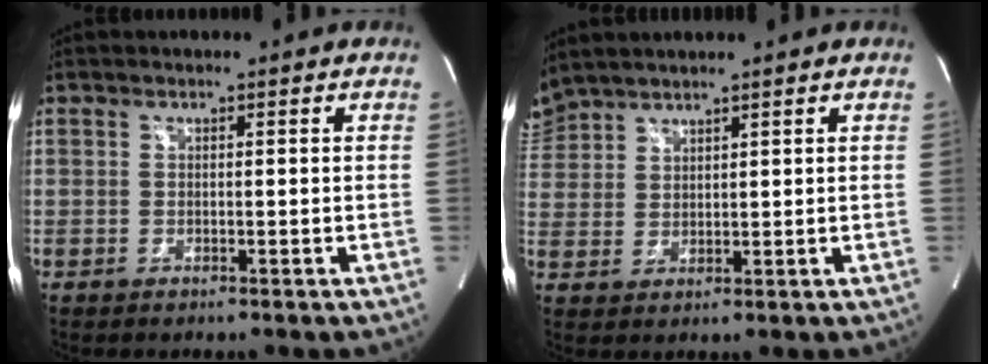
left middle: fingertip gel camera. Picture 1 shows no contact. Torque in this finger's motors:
{"motor_torque": [1.09, -1.05, 0.42, 0.00]}